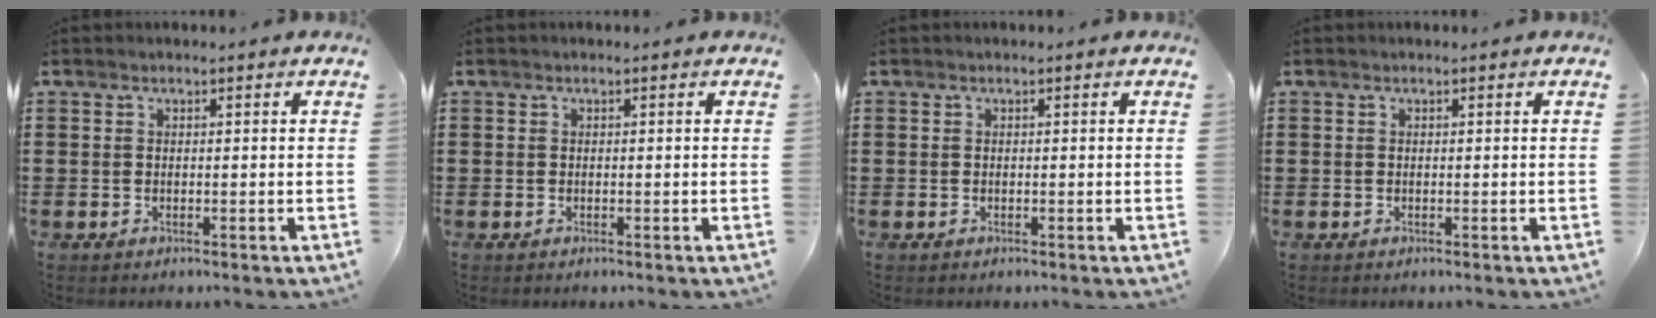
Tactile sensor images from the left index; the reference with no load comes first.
{"total": 0.0}
{"total": 0.0}
{"total": 0.0}